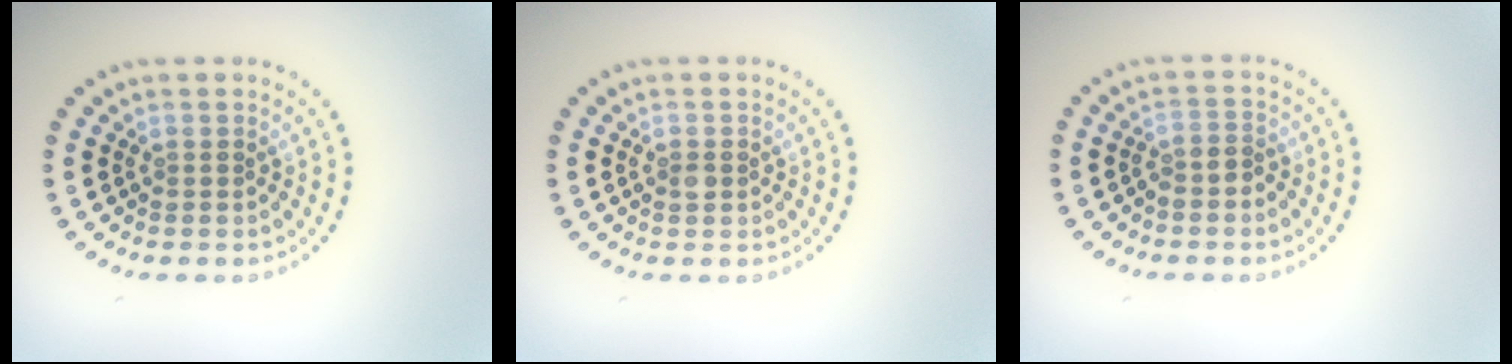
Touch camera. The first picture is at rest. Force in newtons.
{"total": 1.0, "press": 0.9, "slide": 0.1}
{"total": 1.4, "press": 1.1, "slide": 0.8}